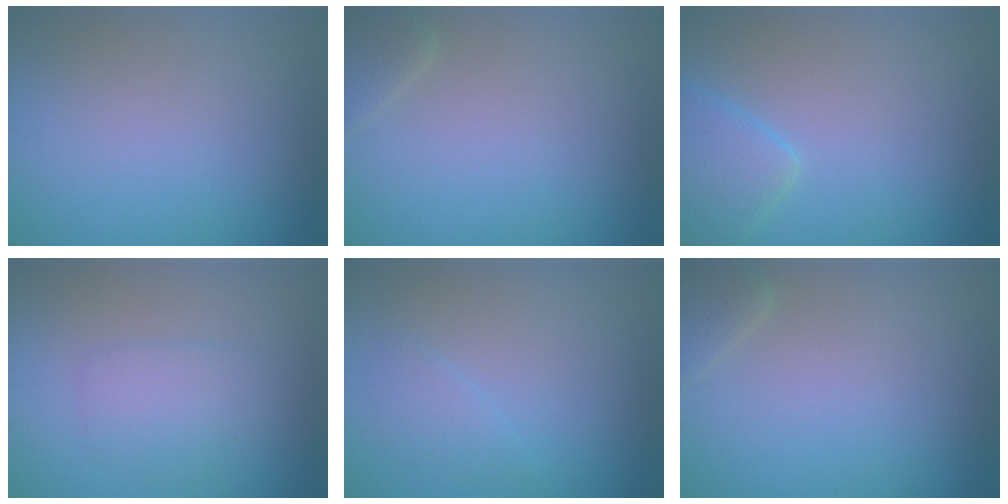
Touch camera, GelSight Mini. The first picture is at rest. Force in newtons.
{"total": 1.6, "press": 1.6, "slide": 0.1}
{"total": 3.3, "press": 3.3, "slide": 0.3}
{"total": 2.3, "press": 2.3, "slide": 0.1}
{"total": 1.3, "press": 1.3, "slide": 0.1}
{"total": 1.6, "press": 1.6, "slide": 0.1}